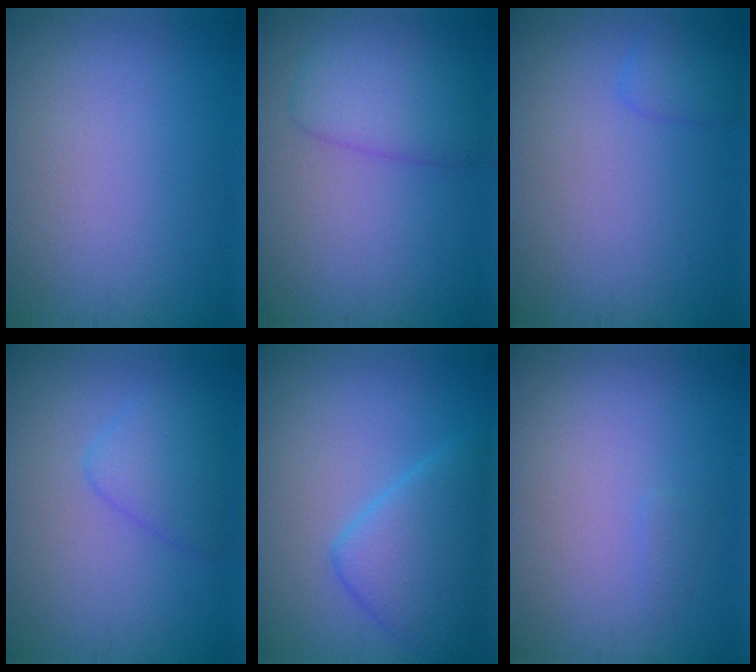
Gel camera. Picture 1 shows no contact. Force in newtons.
{"total": 3.8, "press": 3.8, "slide": 0.2}
{"total": 1.3, "press": 1.3, "slide": 0.1}
{"total": 2.7, "press": 2.7, "slide": 0.0}
{"total": 5.3, "press": 5.3, "slide": 0.1}
{"total": 0.6, "press": 0.5, "slide": 0.1}